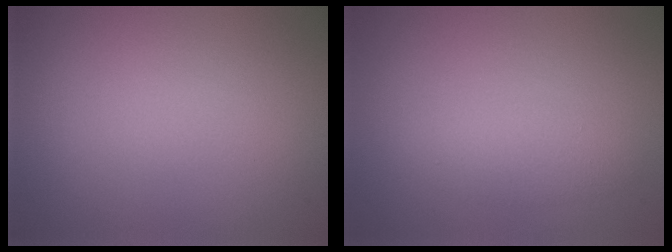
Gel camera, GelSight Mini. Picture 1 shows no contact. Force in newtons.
{"total": 1.8, "press": 1.8, "slide": 0.0}